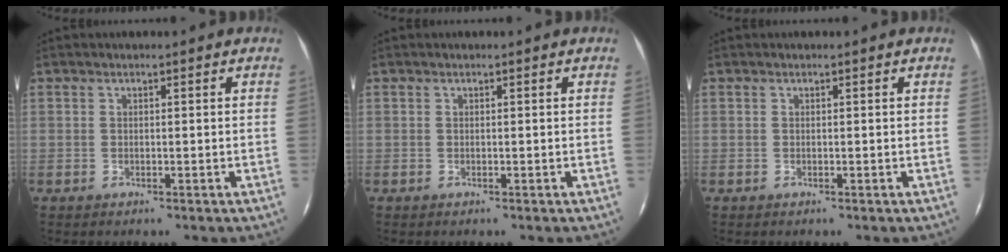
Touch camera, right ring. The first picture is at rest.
{"total": 0.0}
{"total": 0.0}